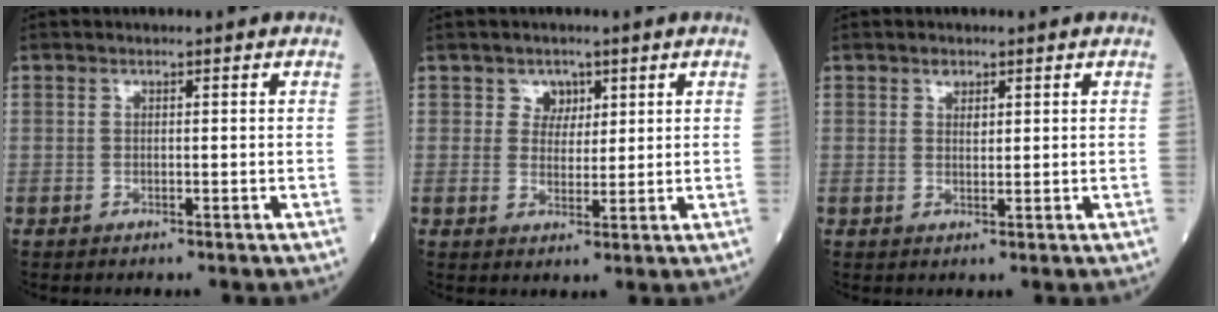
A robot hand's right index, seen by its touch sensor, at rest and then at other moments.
{"total": 2.8, "force": [1.6, 2.3, 0.6], "torque": [-0.003, 0.000, 0.023]}
{"total": 1.4, "force": [0.9, 0.8, 0.7], "torque": [-0.011, 0.000, 0.015]}